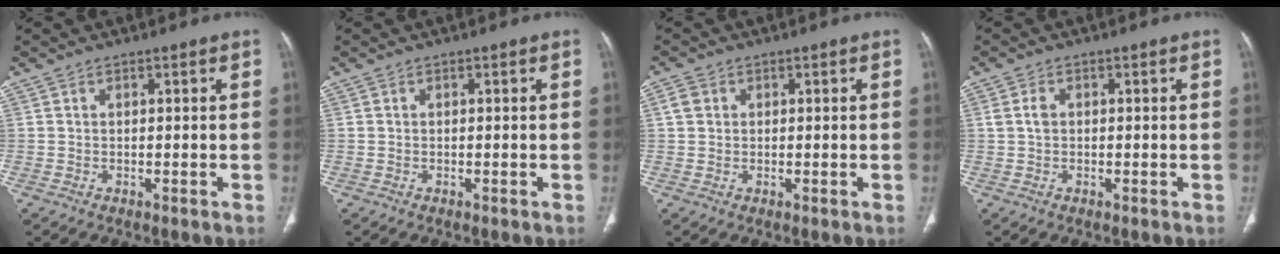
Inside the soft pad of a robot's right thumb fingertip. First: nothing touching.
{"total": 0.0}
{"total": 2.3, "force": [0.6, 1.9, 1.0], "torque": [-0.012, 0.003, 0.013]}
{"total": 1.9, "force": [0.1, 1.4, 1.3], "torque": [-0.025, 0.004, 0.001]}